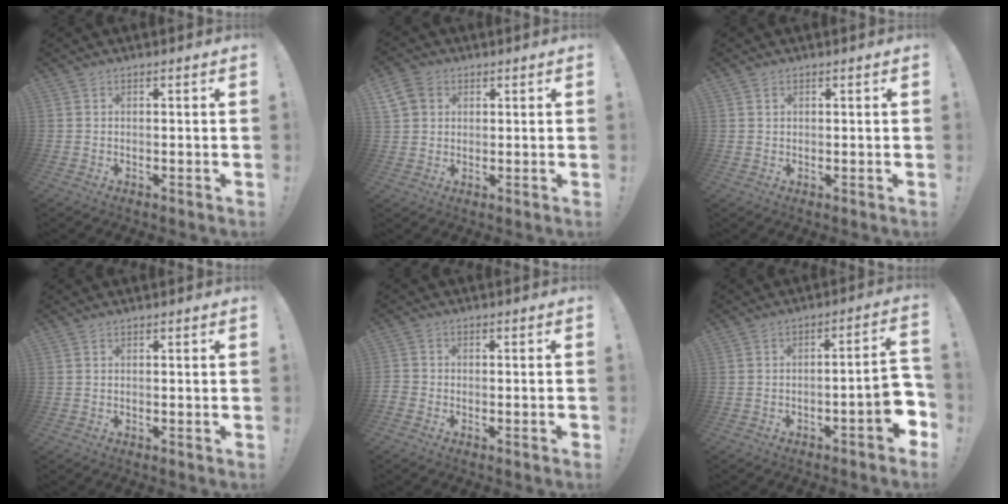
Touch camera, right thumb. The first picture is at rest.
{"total": 6.9, "force": [2.9, 5.5, 3.0], "torque": [-0.065, -0.003, 0.060]}
{"total": 1.1, "force": [0.5, 0.9, 0.2], "torque": [0.000, 0.002, 0.009]}
{"total": 0.0}
{"total": 2.7, "force": [-2.1, 1.2, 1.1], "torque": [-0.024, 0.010, -0.038]}
{"total": 7.9, "force": [-3.2, 1.1, 7.1], "torque": [-0.100, 0.007, -0.054]}